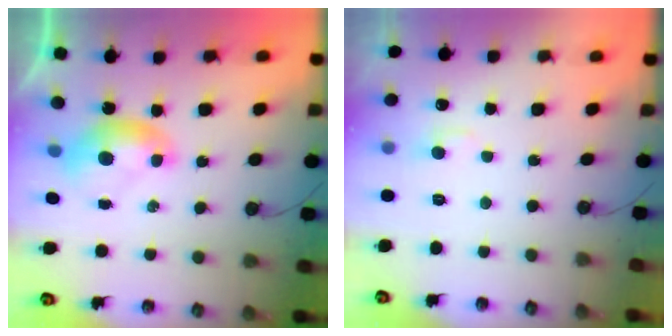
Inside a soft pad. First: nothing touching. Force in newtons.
{"total": 1.9, "press": 1.8, "slide": 0.6}